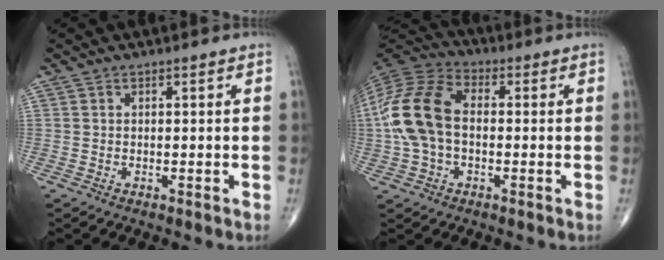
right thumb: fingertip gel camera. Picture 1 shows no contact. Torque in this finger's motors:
{"motor_torque": [0.98, 2.34, 0.97, -0.64, 0.56]}